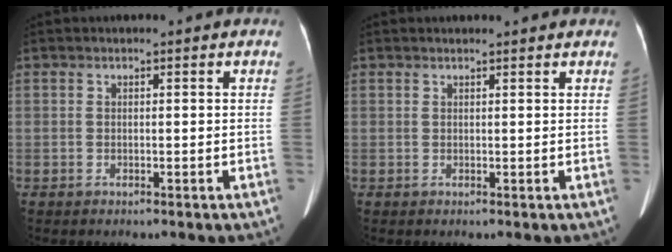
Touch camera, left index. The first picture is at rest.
{"total": 2.3, "force": [2.2, 0.3, 0.6], "torque": [-0.013, 0.014, 0.023]}